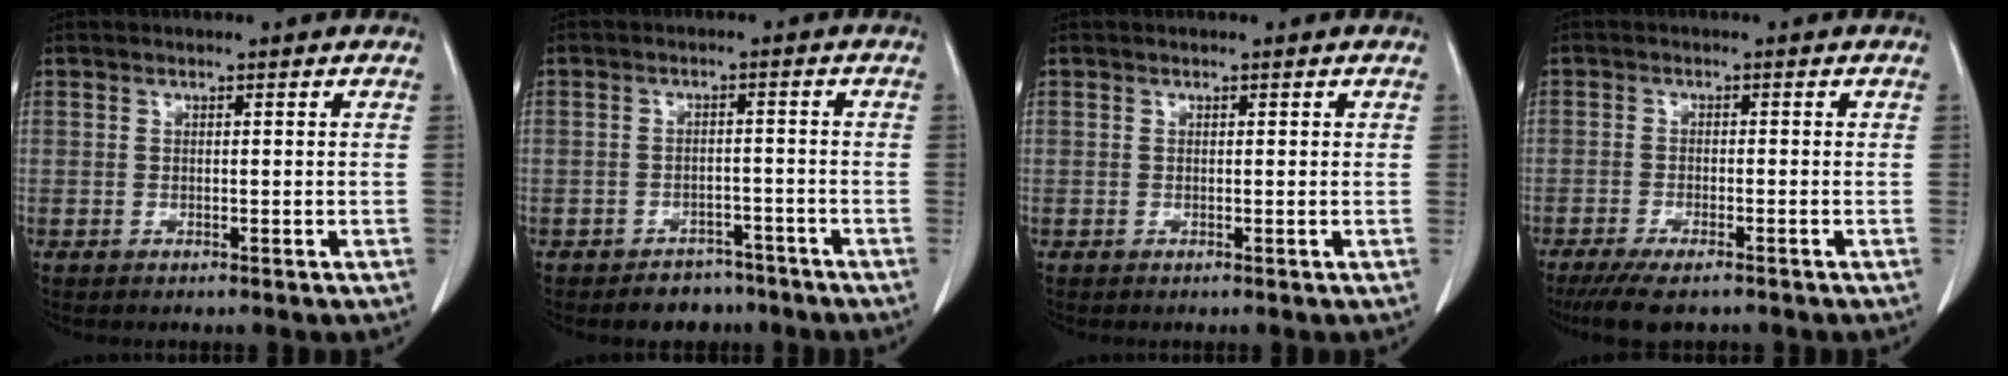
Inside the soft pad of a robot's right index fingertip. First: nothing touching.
{"total": 4.4, "force": [-3.6, 2.6, 0.4], "torque": [0.001, 0.010, -0.048]}
{"total": 0.0}
{"total": 6.8, "force": [-5.3, 1.3, 4.0], "torque": [-0.064, -0.015, -0.087]}